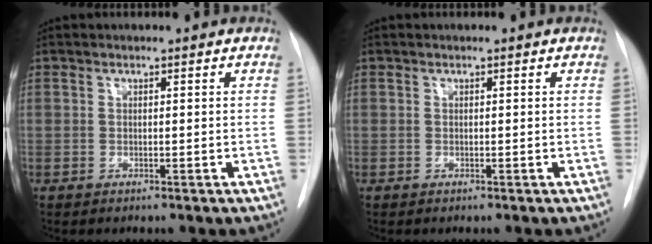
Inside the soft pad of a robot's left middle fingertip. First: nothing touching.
{"total": 0.0}